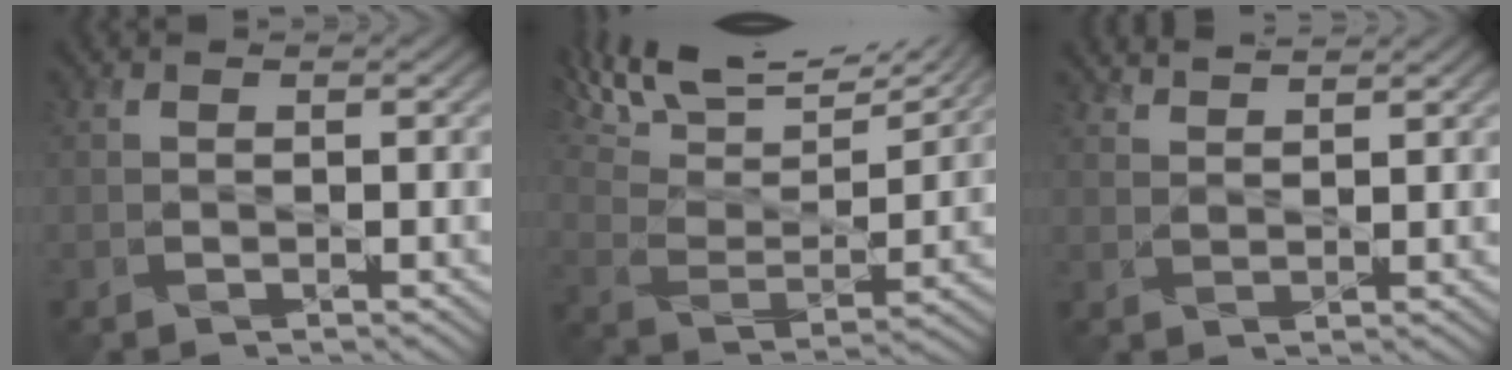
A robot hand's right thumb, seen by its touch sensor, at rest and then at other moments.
{"total": 16.8, "force": [13.0, 4.9, 9.4], "torque": [-0.209, 0.017, 0.195]}
{"total": 2.7, "force": [2.5, 0.4, 0.9], "torque": [-0.017, -0.004, 0.045]}